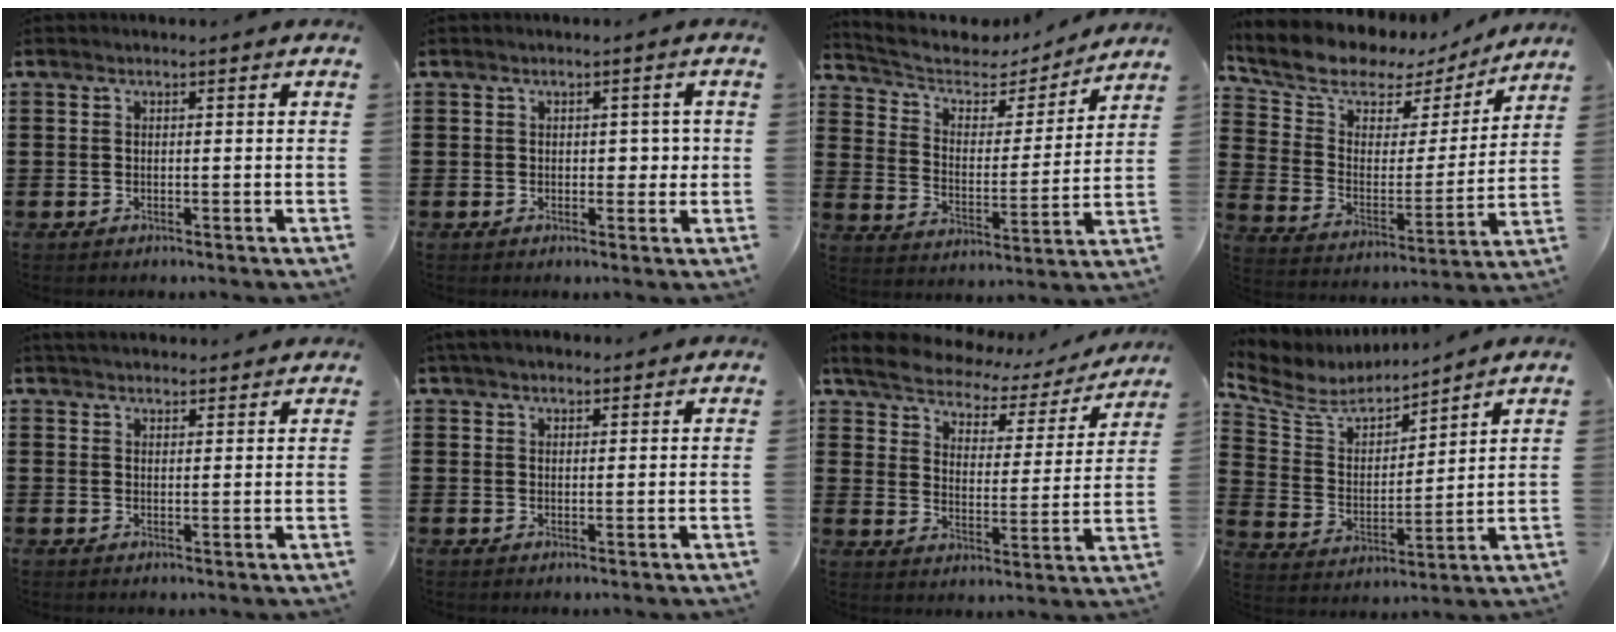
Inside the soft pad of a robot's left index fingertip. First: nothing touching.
{"total": 2.5, "force": [0.4, 1.5, 2.0], "torque": [-0.024, 0.000, 0.001]}
{"total": 5.4, "force": [4.5, 2.5, 1.6], "torque": [-0.061, -0.029, 0.072]}
{"total": 8.5, "force": [7.1, 3.9, 2.6], "torque": [-0.089, -0.046, 0.122]}
{"total": 2.6, "force": [2.6, 0.2, 0.1], "torque": [-0.008, -0.002, 0.050]}
{"total": 2.7, "force": [2.4, 0.8, 0.9], "torque": [-0.023, 0.003, 0.046]}
{"total": 4.3, "force": [3.9, 1.3, 1.3], "torque": [-0.049, -0.024, 0.059]}
{"total": 6.9, "force": [6.1, 2.6, 2.0], "torque": [-0.077, -0.040, 0.104]}